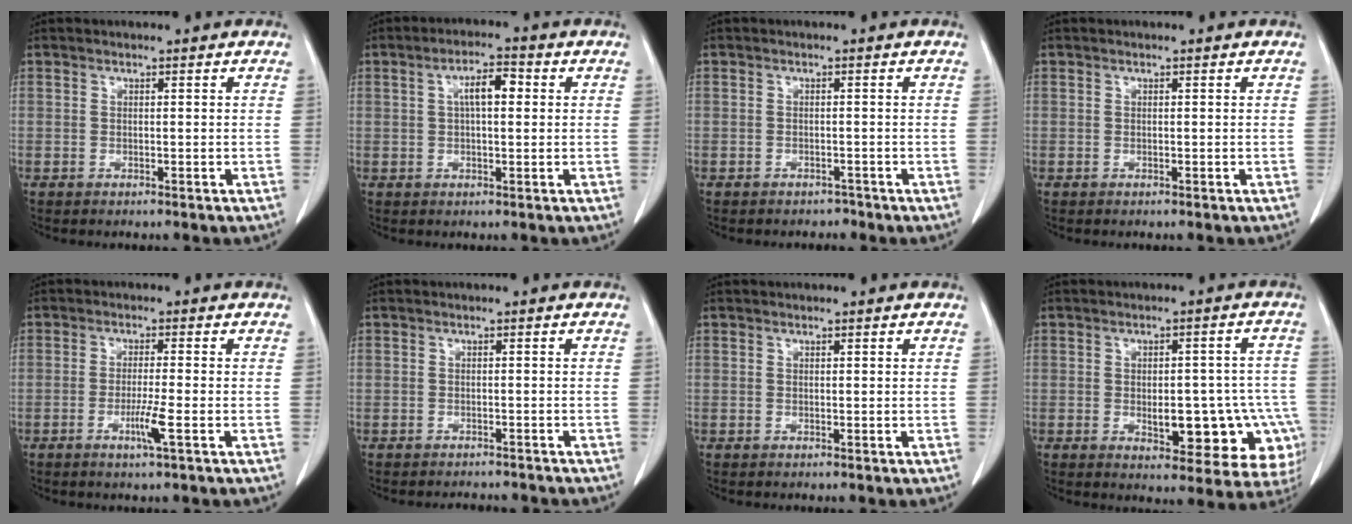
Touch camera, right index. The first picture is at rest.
{"total": 4.8, "force": [1.0, 1.5, 4.5], "torque": [-0.081, 0.016, 0.016]}
{"total": 1.4, "force": [-1.2, 0.7, -0.2], "torque": [0.001, 0.002, -0.019]}
{"total": 0.0}
{"total": 3.8, "force": [-1.5, -0.4, 3.5], "torque": [-0.069, -0.009, -0.030]}
{"total": 4.1, "force": [-3.8, 1.3, 0.6], "torque": [-0.002, -0.004, -0.047]}
{"total": 0.0}
{"total": 14.6, "force": [-4.5, 6.8, 12.1], "torque": [-0.089, 0.024, -0.040]}